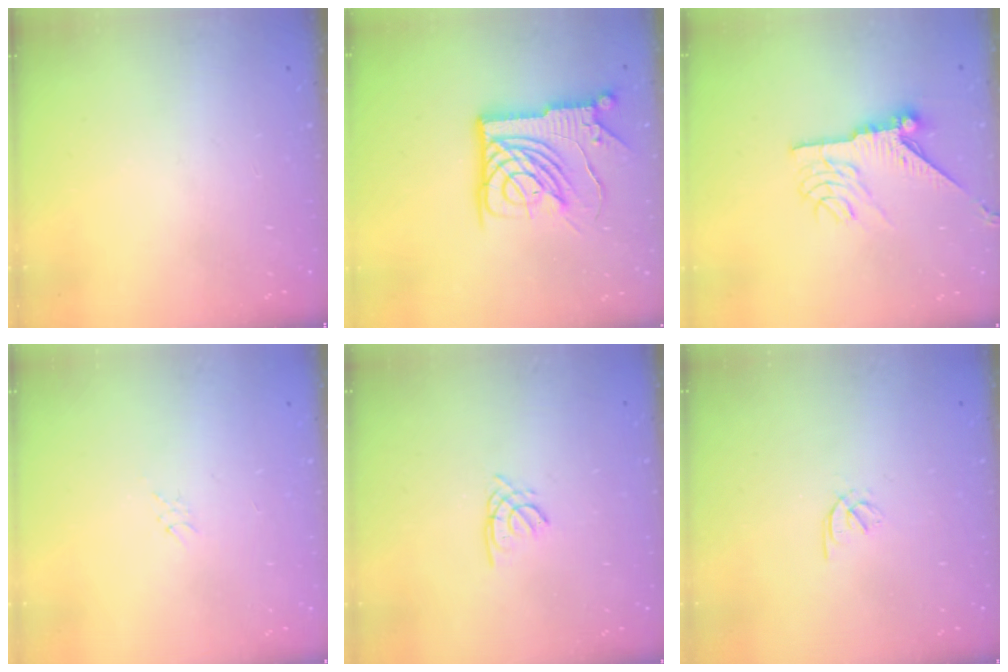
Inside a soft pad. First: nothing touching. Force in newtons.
{"total": 14.0, "press": 13.9, "slide": 1.7}
{"total": 10.2, "press": 10.2, "slide": 0.5}
{"total": 3.8, "press": 3.7, "slide": 0.6}
{"total": 1.6, "press": 1.5, "slide": 0.4}
{"total": 1.5, "press": 1.4, "slide": 0.5}